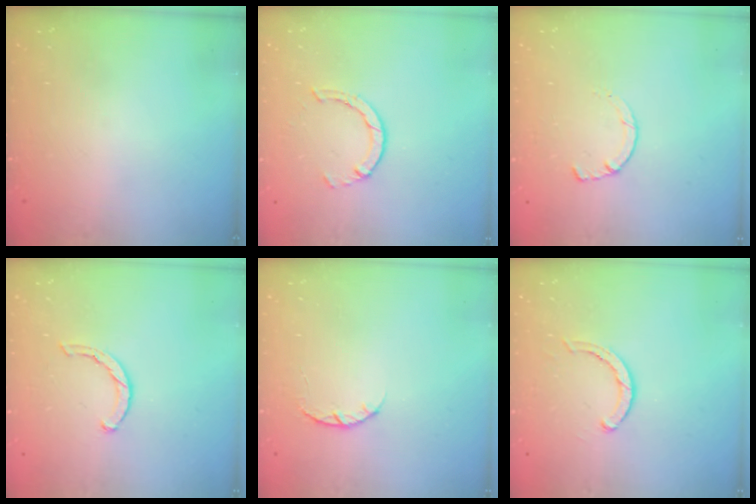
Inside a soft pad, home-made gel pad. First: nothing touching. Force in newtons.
{"total": 2.9, "press": 2.9, "slide": 0.4}
{"total": 1.4, "press": 1.4, "slide": 0.3}
{"total": 1.9, "press": 1.9, "slide": 0.3}
{"total": 3.4, "press": 3.4, "slide": 0.5}
{"total": 2.8, "press": 2.8, "slide": 0.2}